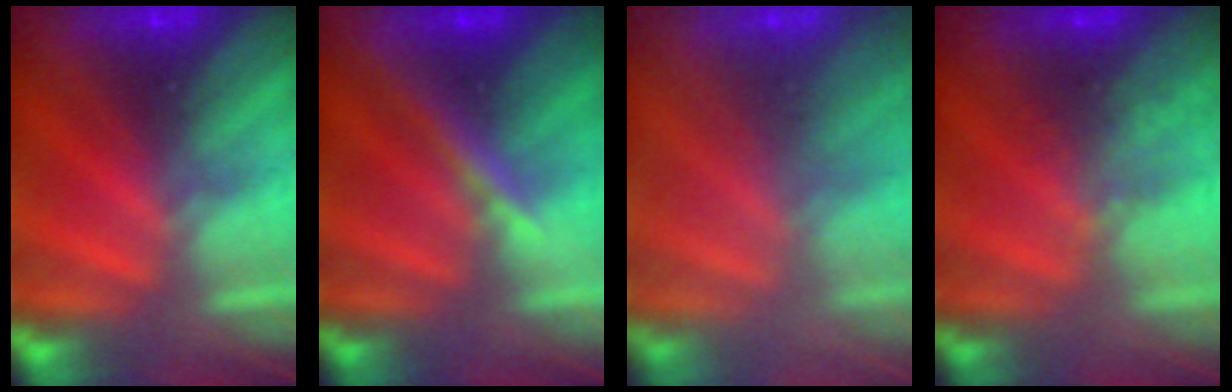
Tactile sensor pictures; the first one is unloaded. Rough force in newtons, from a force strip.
{"total": 2.9}
{"total": 2.0}
{"total": 2.5}